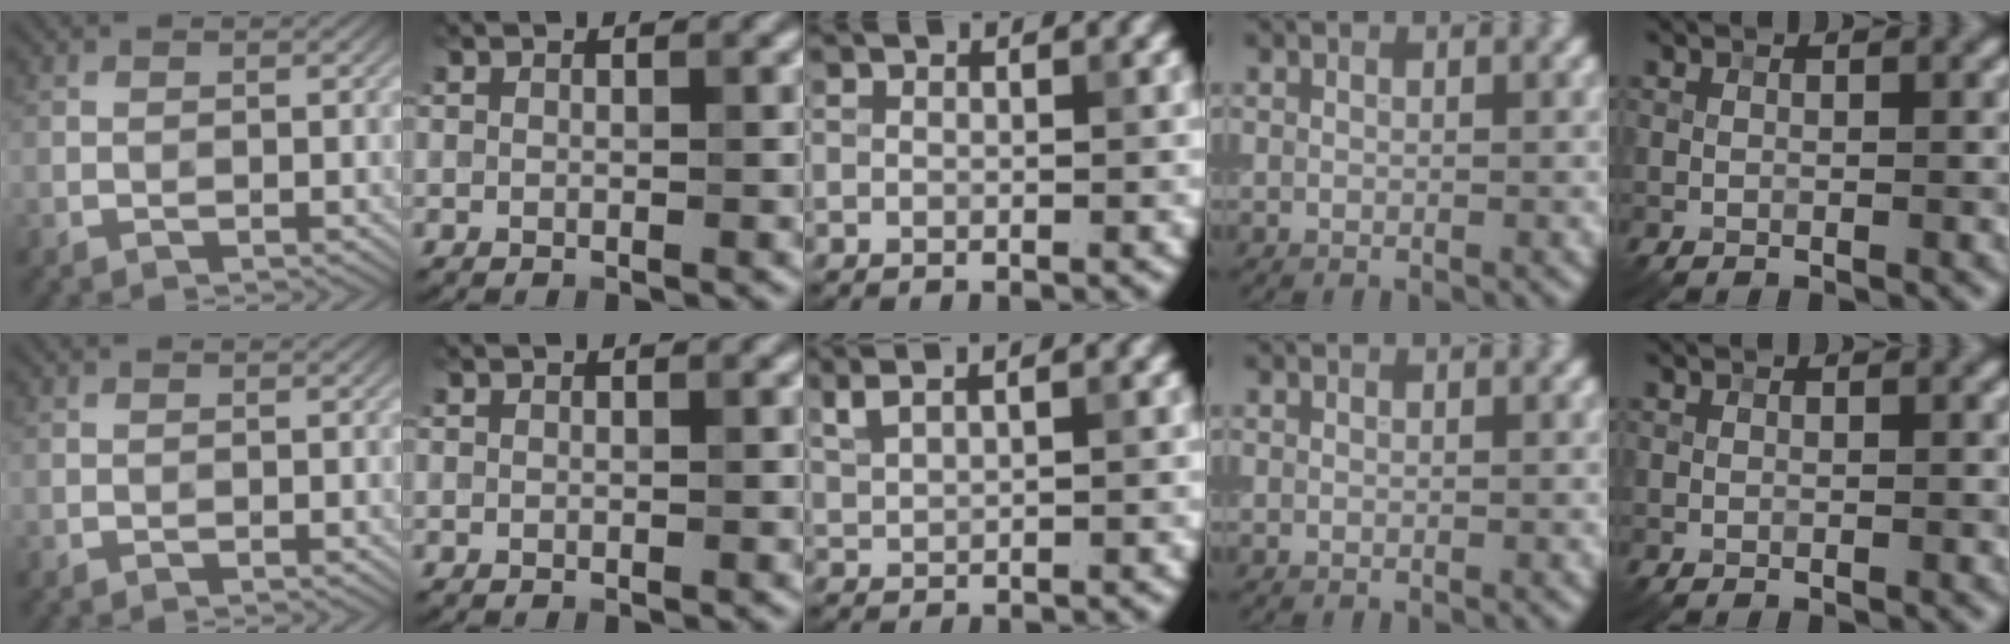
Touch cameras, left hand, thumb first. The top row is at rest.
{"middle": {"total": 3.4, "force": [2.6, 1.2, 2.0], "torque": [-0.034, 0.017, 0.039]}}